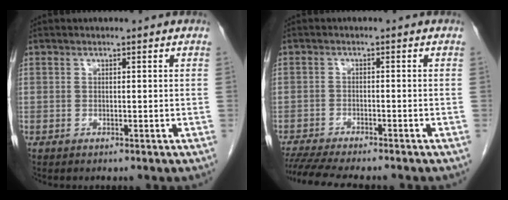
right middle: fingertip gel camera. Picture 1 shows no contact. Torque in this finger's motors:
{"motor_torque": [0.28, -0.17, 0.07, 0.03]}